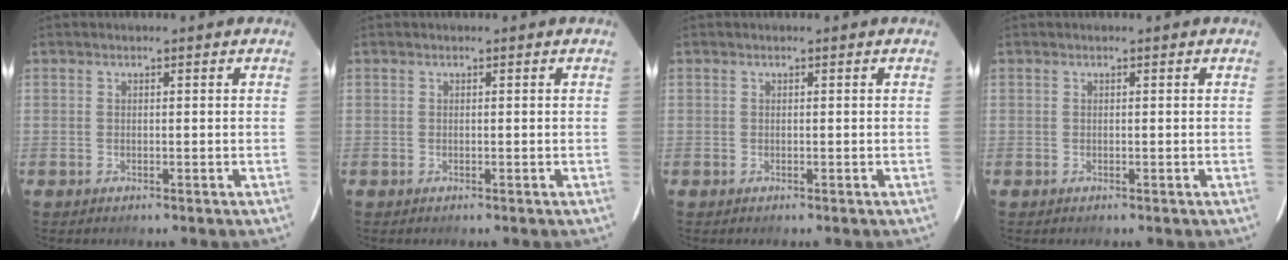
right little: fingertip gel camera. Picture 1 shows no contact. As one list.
[{"total": 0.0}, {"total": 0.0}, {"total": 0.0}]